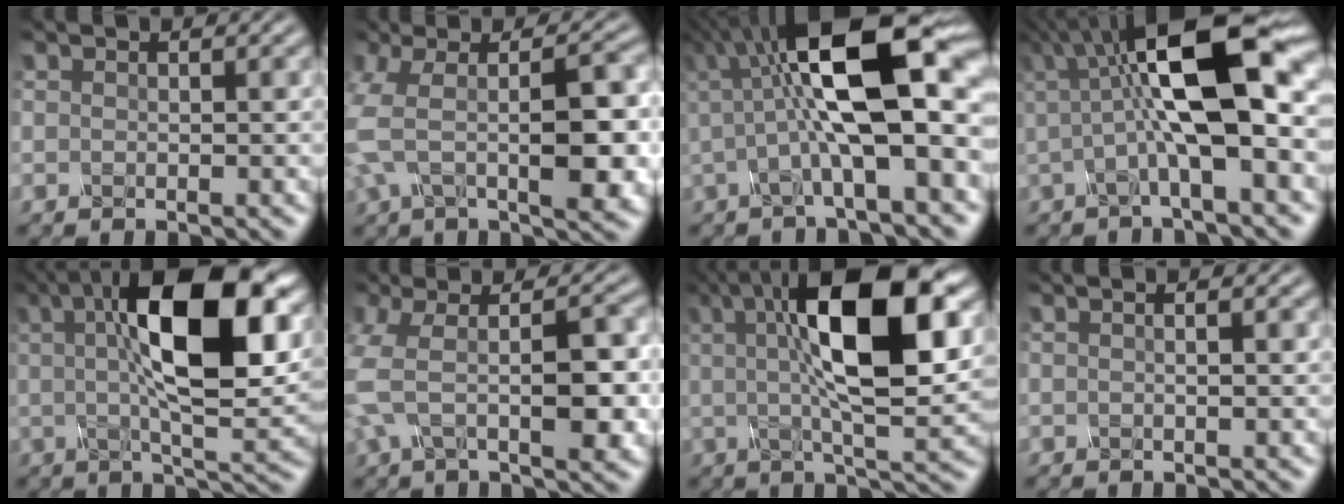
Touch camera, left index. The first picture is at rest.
{"total": 9.5, "force": [-0.6, 3.6, 8.8], "torque": [-0.166, 0.002, -0.018]}
{"total": 12.5, "force": [2.0, 3.7, 11.7], "torque": [-0.190, 0.021, 0.027]}
{"total": 11.0, "force": [1.8, 3.1, 10.4], "torque": [-0.173, 0.014, 0.026]}
{"total": 14.7, "force": [3.9, 4.9, 13.3], "torque": [-0.205, 0.011, 0.055]}
{"total": 8.1, "force": [-0.7, 3.2, 7.4], "torque": [-0.149, 0.006, -0.021]}
{"total": 13.3, "force": [3.5, 3.9, 12.2], "torque": [-0.186, 0.012, 0.052]}
{"total": 1.5, "force": [0.4, 0.5, 1.4], "torque": [-0.013, -0.005, -0.003]}